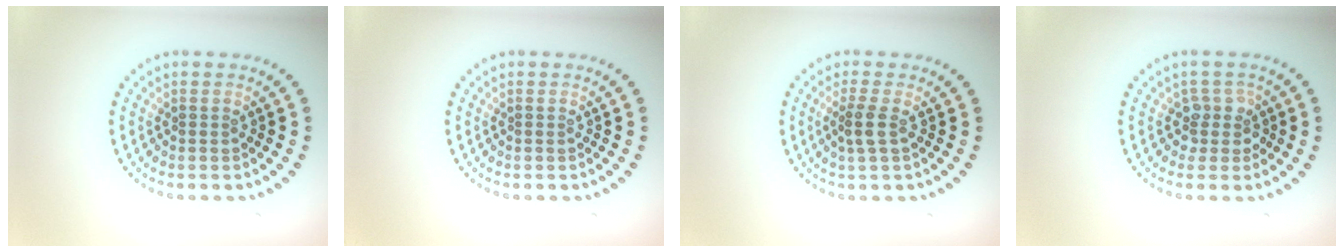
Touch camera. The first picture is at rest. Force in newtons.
{"total": 0.0}
{"total": 1.9, "press": 1.5, "slide": 1.1}
{"total": 2.0, "press": 1.6, "slide": 1.2}